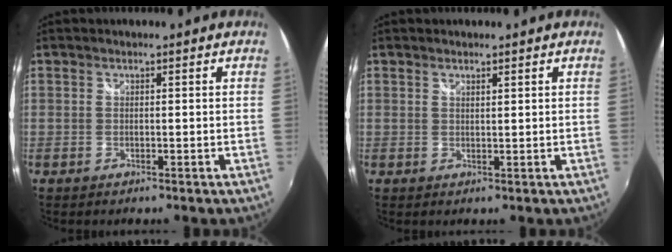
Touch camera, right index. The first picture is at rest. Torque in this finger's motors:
{"motor_torque": [-0.19, 0.31, 0.04, 0.00]}